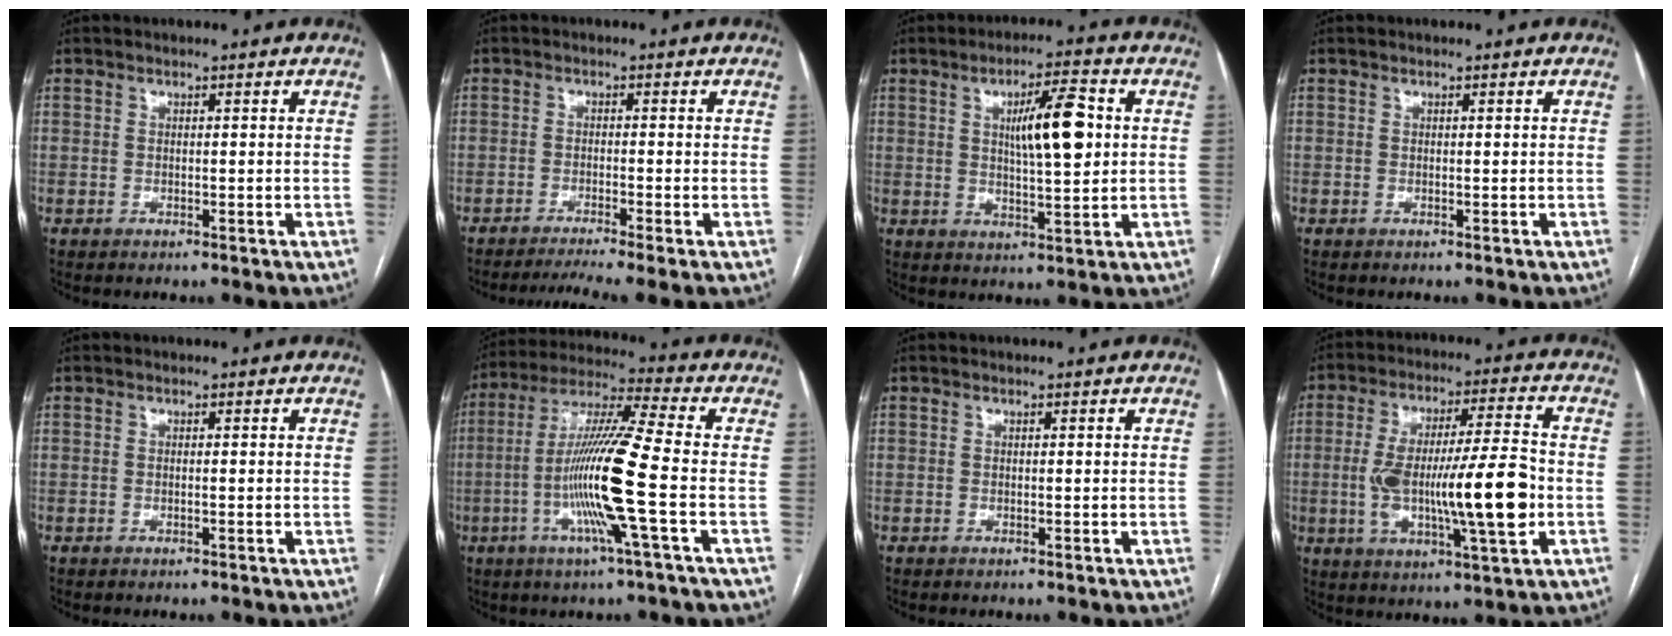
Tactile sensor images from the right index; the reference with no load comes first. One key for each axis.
{"total": 3.6, "fx": -3.0, "fy": -0.7, "fz": 1.9, "tx": -0.028, "ty": 0.000, "tz": -0.047}
{"total": 9.2, "fx": 1.9, "fy": 1.7, "fz": 8.8, "tx": -0.145, "ty": 0.008, "tz": 0.034}
{"total": 0.0}
{"total": 0.0}
{"total": 14.7, "fx": -3.3, "fy": -1.2, "fz": 14.3, "tx": -0.278, "ty": -0.007, "tz": -0.076}
{"total": 0.0}
{"total": 16.2, "fx": -2.4, "fy": 2.1, "fz": 15.9, "tx": -0.284, "ty": 0.006, "tz": -0.036}